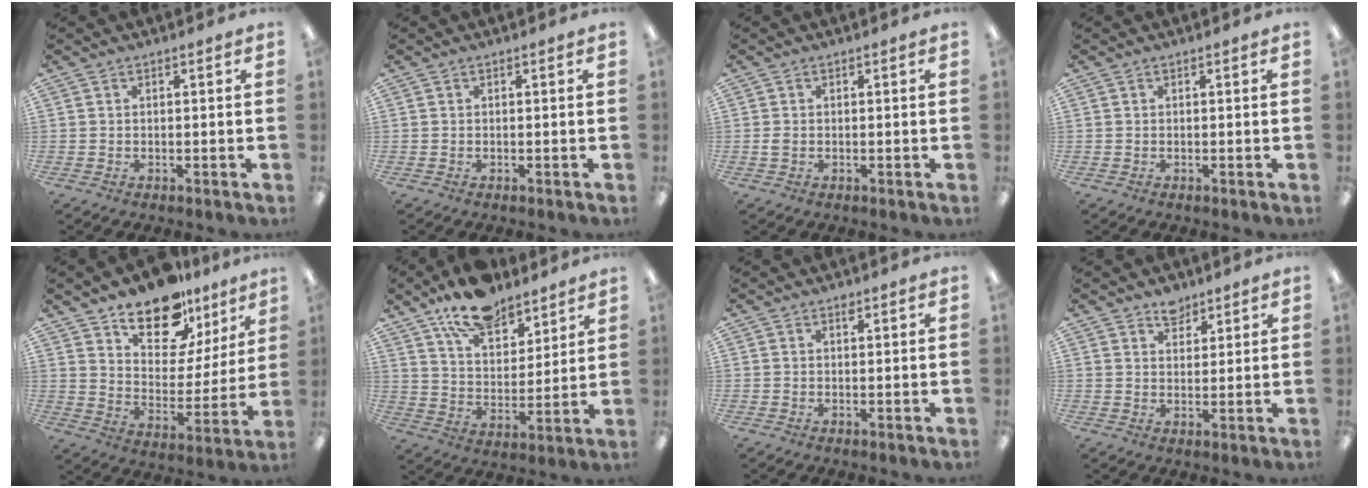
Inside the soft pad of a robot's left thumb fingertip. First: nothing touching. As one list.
[{"total": 0.0}, {"total": 1.3, "force": [0.0, 0.9, 1.0], "torque": [-0.019, 0.003, -0.001]}, {"total": 0.0}, {"total": 15.3, "force": [12.0, 7.3, 6.0], "torque": [-0.097, -0.087, 0.217]}, {"total": 13.7, "force": [11.1, 6.0, 5.4], "torque": [-0.085, -0.066, 0.203]}, {"total": 1.0, "force": [0.7, 0.4, 0.5], "torque": [-0.004, -0.001, 0.011]}, {"total": 4.5, "force": [3.7, 2.4, 0.9], "torque": [-0.003, -0.021, 0.066]}]